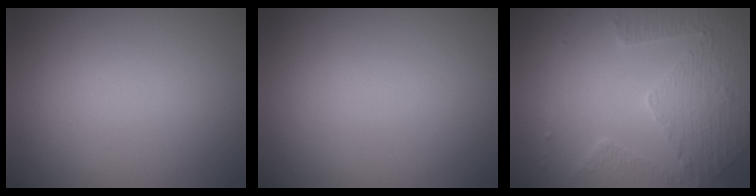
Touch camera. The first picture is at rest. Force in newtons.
{"total": 0.0}
{"total": 5.1, "press": 3.7, "slide": 3.6}